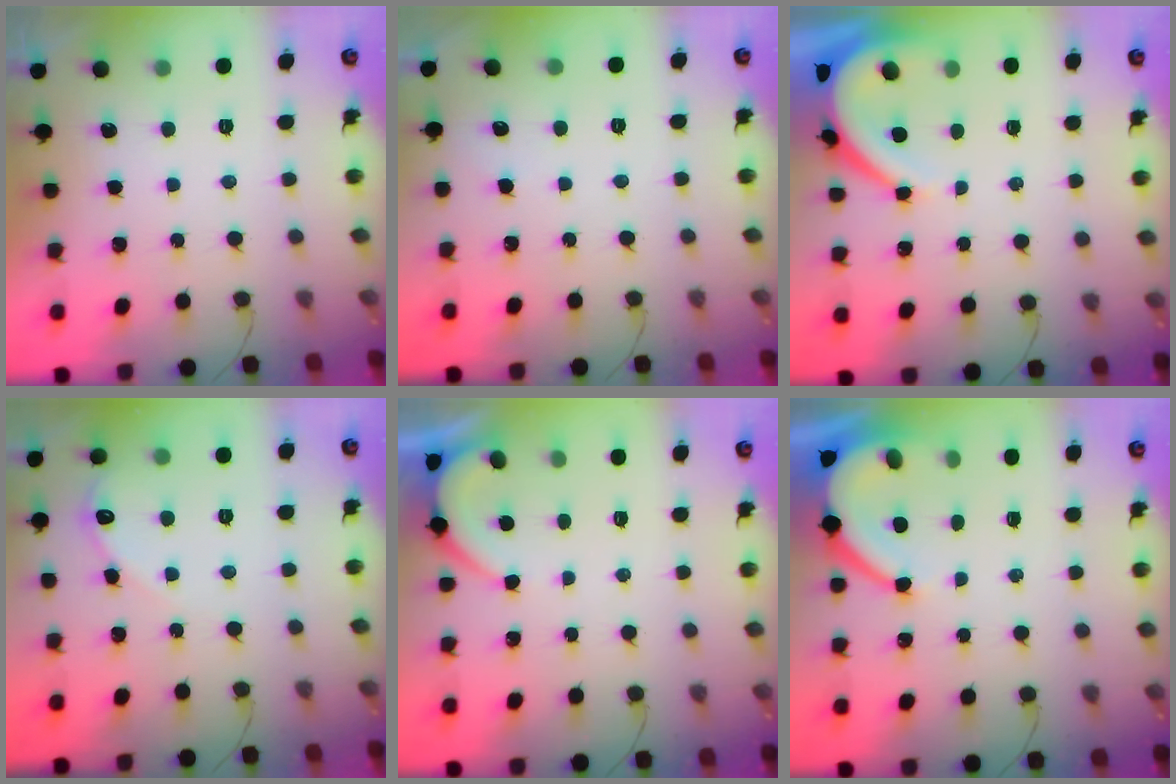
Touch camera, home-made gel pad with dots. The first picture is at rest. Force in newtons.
{"total": 1.7, "press": 1.7, "slide": 0.3}
{"total": 6.3, "press": 6.2, "slide": 0.6}
{"total": 4.8, "press": 4.8, "slide": 0.5}
{"total": 1.7, "press": 1.6, "slide": 0.4}
{"total": 6.6, "press": 6.6, "slide": 0.6}